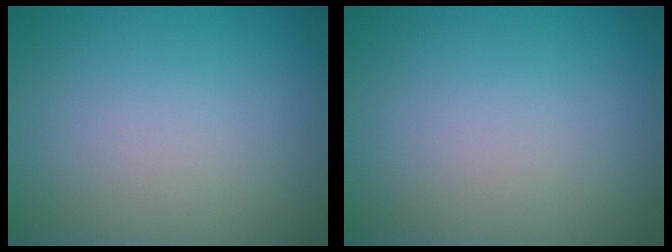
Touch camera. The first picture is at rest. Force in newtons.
{"total": 0.0}